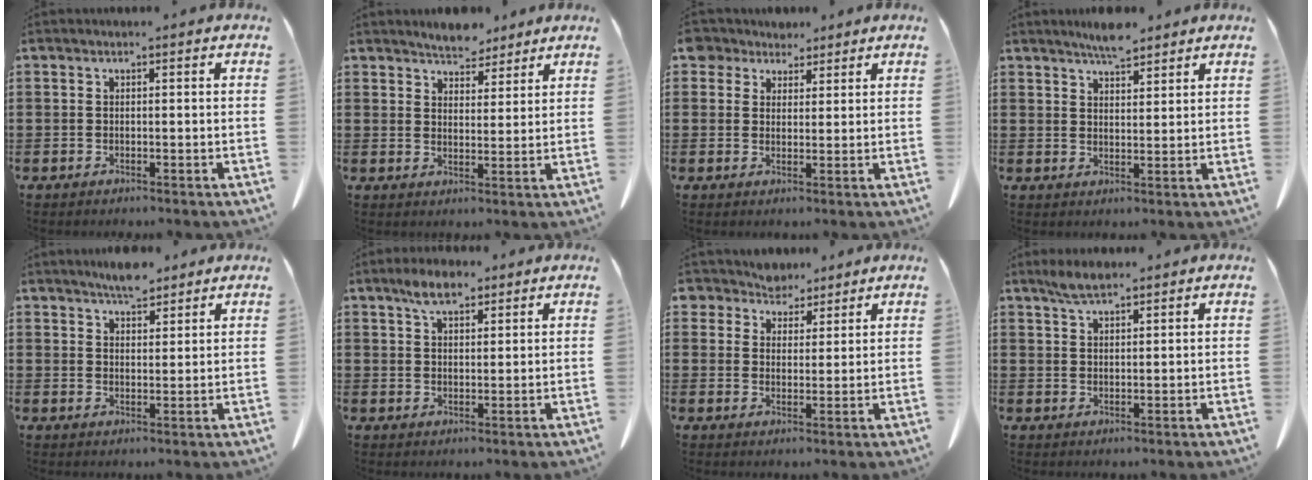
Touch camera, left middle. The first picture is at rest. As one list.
[{"total": 4.5, "force": [4.3, 1.0, 0.2], "torque": [-0.018, -0.011, 0.083]}, {"total": 4.2, "force": [3.3, 2.4, 0.7], "torque": [-0.022, 0.004, 0.062]}, {"total": 4.3, "force": [4.0, 0.7, 1.4], "torque": [-0.037, -0.008, 0.073]}, {"total": 4.4, "force": [4.1, 1.0, 1.2], "torque": [-0.033, -0.008, 0.077]}, {"total": 5.0, "force": [3.6, 1.9, 2.9], "torque": [-0.064, 0.005, 0.066]}, {"total": 4.9, "force": [4.4, 2.2, 0.1], "torque": [-0.028, -0.013, 0.080]}, {"total": 3.4, "force": [2.6, 0.8, 2.0], "torque": [-0.045, 0.005, 0.047]}]